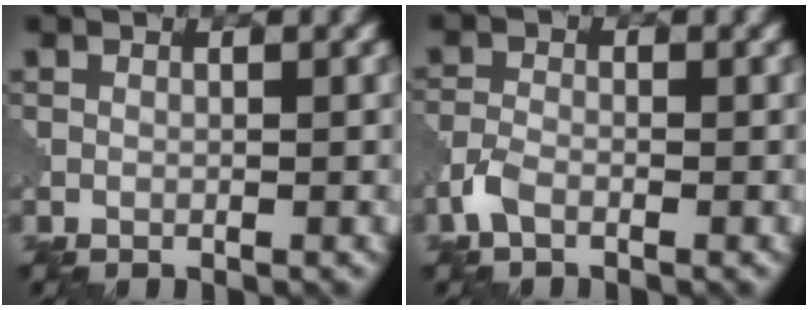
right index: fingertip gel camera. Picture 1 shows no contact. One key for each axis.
{"total": 2.0, "fx": -1.3, "fy": 1.0, "fz": 1.3, "tx": -0.033, "ty": 0.001, "tz": -0.034}